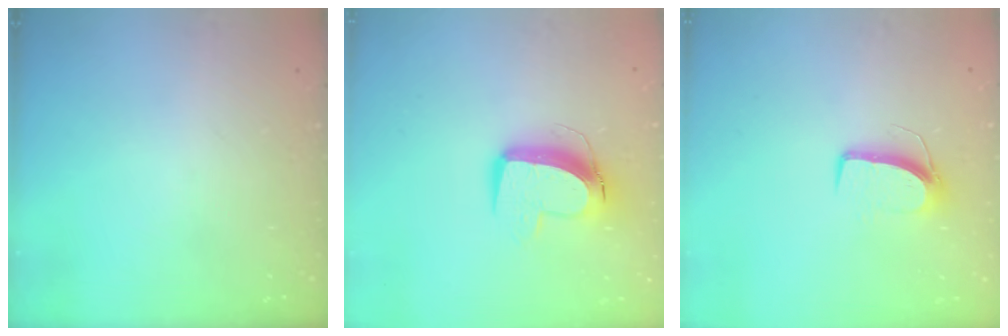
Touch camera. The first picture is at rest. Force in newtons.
{"total": 11.1, "press": 11.0, "slide": 1.3}
{"total": 7.8, "press": 7.7, "slide": 0.5}